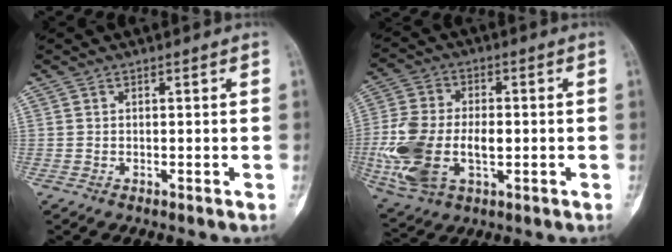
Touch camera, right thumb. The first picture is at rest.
{"total": 16.5, "force": [-2.6, 10.0, 12.8], "torque": [-0.272, 0.007, -0.038]}